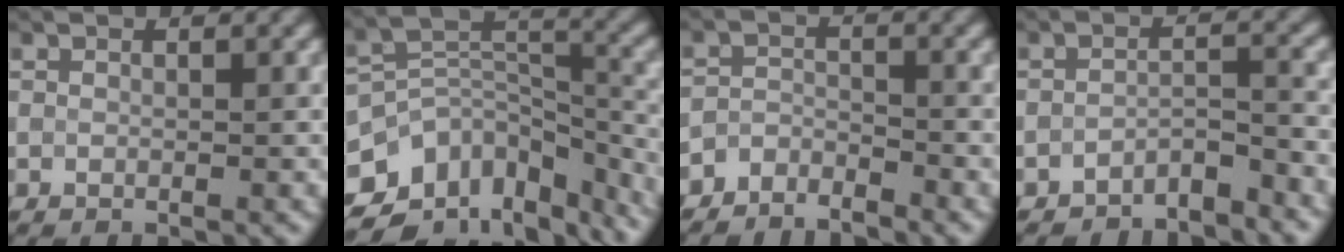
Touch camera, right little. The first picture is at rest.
{"total": 14.1, "force": [-9.7, 8.9, 4.9], "torque": [-0.108, -0.006, -0.114]}
{"total": 2.6, "force": [-2.5, 0.8, 0.3], "torque": [-0.004, 0.001, -0.056]}
{"total": 3.1, "force": [-2.8, 0.7, 1.2], "torque": [-0.020, 0.004, -0.052]}